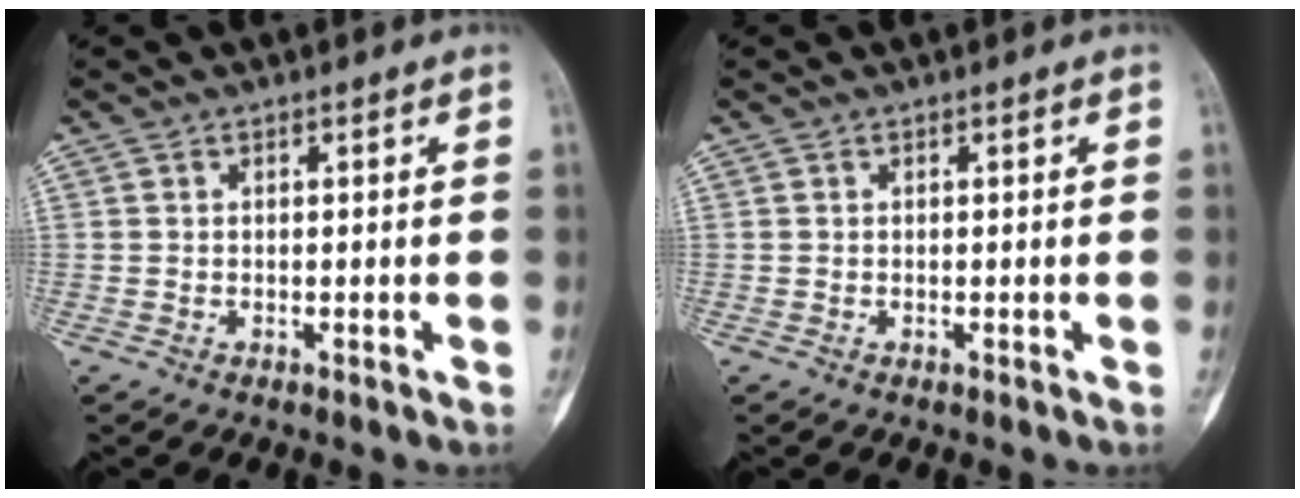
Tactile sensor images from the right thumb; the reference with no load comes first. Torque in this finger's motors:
{"motor_torque": [-0.01, -0.01, 0.09, -0.08, 0.00]}